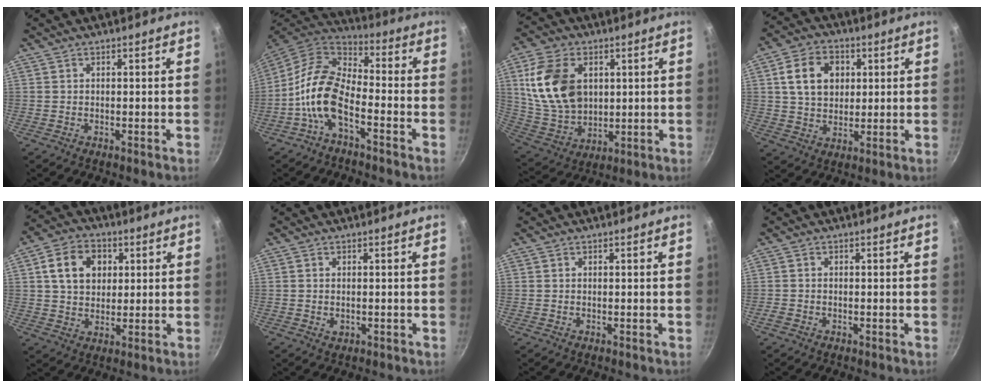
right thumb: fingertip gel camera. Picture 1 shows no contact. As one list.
[{"total": 11.7, "force": [-4.6, 5.9, 9.0], "torque": [-0.169, 0.050, -0.101]}, {"total": 16.7, "force": [3.7, 11.7, 11.3], "torque": [-0.194, -0.010, 0.086]}, {"total": 10.9, "force": [2.7, 8.3, 6.5], "torque": [-0.092, 0.004, 0.042]}, {"total": 10.5, "force": [2.9, 8.1, 6.0], "torque": [-0.084, 0.005, 0.042]}, {"total": 1.3, "force": [-0.2, 0.9, 0.9], "torque": [-0.014, 0.000, -0.003]}, {"total": 0.0}, {"total": 1.0, "force": [-0.6, 0.7, 0.5], "torque": [-0.013, 0.002, -0.015]}]